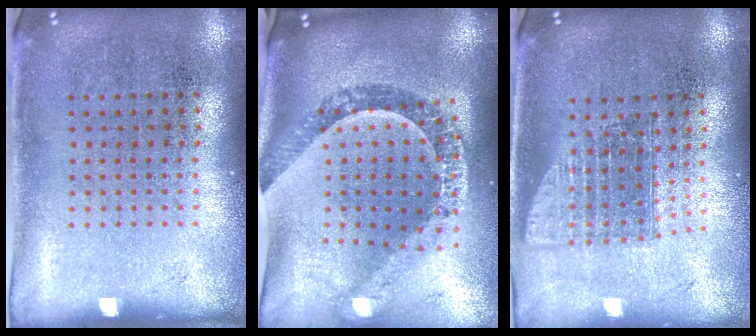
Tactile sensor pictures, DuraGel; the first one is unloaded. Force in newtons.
{"total": 1.8, "press": 1.6, "slide": 0.8}
{"total": 1.5, "press": 1.1, "slide": 0.9}